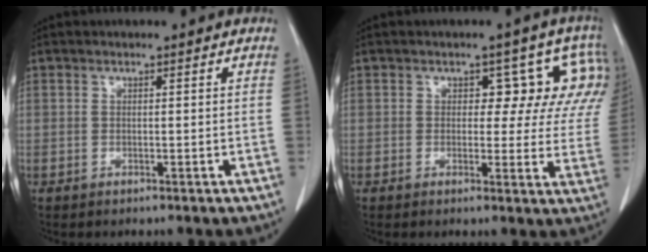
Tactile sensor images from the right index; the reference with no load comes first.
{"total": 7.4, "force": [3.2, 4.5, 4.9], "torque": [-0.037, 0.012, 0.018]}